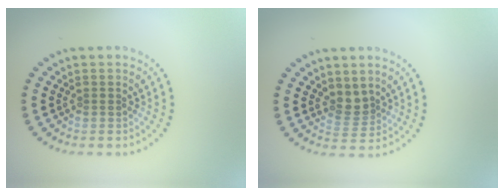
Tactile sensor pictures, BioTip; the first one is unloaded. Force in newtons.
{"total": 2.1, "press": 1.6, "slide": 1.4}